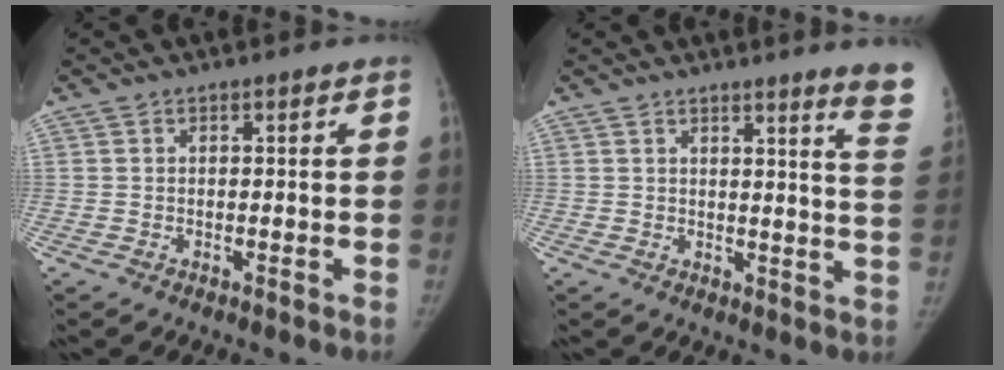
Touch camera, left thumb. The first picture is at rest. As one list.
[{"total": 9.6, "force": [7.6, -0.9, 5.9], "torque": [-0.058, -0.070, 0.066]}]